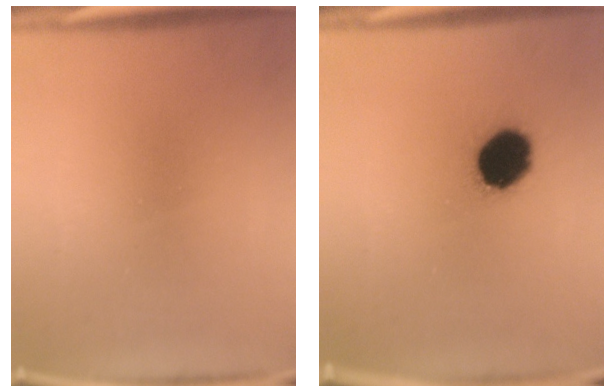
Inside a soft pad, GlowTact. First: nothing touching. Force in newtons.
{"total": 12.3}